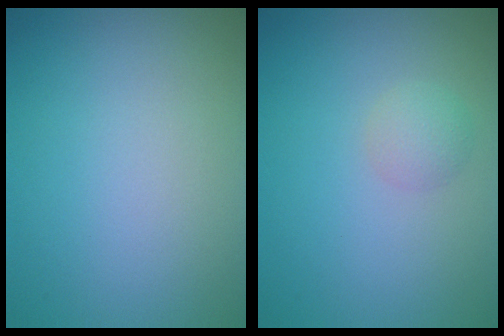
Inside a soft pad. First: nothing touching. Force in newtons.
{"total": 1.4, "press": 1.4, "slide": 0.0}